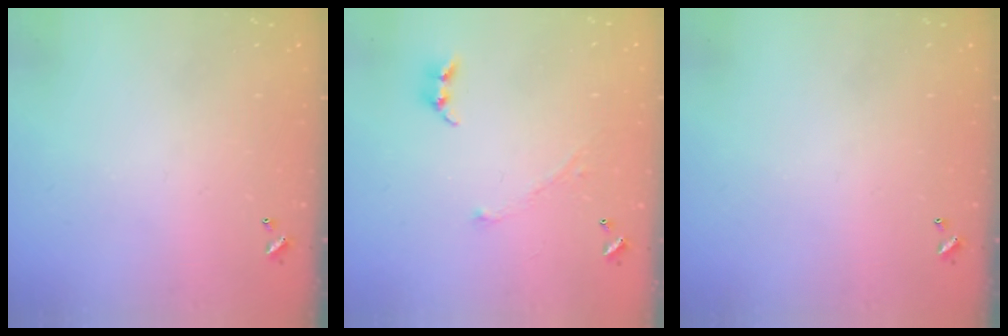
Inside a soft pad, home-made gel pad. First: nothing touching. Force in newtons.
{"total": 2.9, "press": 2.9, "slide": 0.4}
{"total": 0.0}